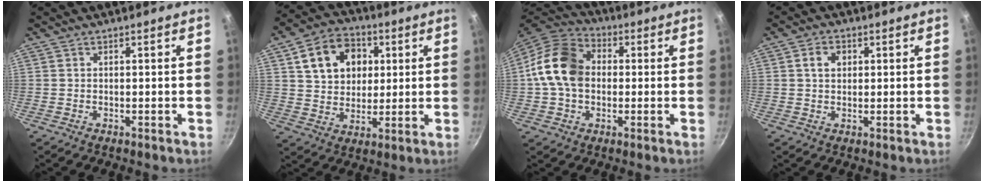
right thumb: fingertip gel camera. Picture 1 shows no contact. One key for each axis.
{"total": 13.7, "fx": 4.1, "fy": 10.8, "fz": 7.4, "tx": -0.095, "ty": 0.006, "tz": 0.068}
{"total": 14.6, "fx": 0.6, "fy": 11.1, "fz": 9.5, "tx": -0.148, "ty": 0.026, "tz": -0.007}
{"total": 3.5, "fx": 0.9, "fy": 2.7, "fz": 2.0, "tx": -0.020, "ty": 0.002, "tz": 0.014}